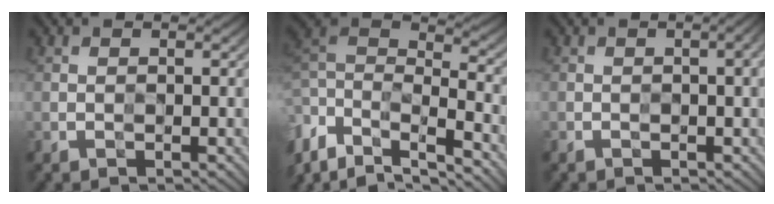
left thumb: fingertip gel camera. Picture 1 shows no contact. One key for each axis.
{"total": 10.7, "fx": -4.0, "fy": 5.3, "fz": 8.4, "tx": -0.206, "ty": 0.003, "tz": -0.083}
{"total": 2.6, "fx": -0.1, "fy": 0.6, "fz": 2.5, "tx": -0.034, "ty": 0.003, "tz": -0.003}